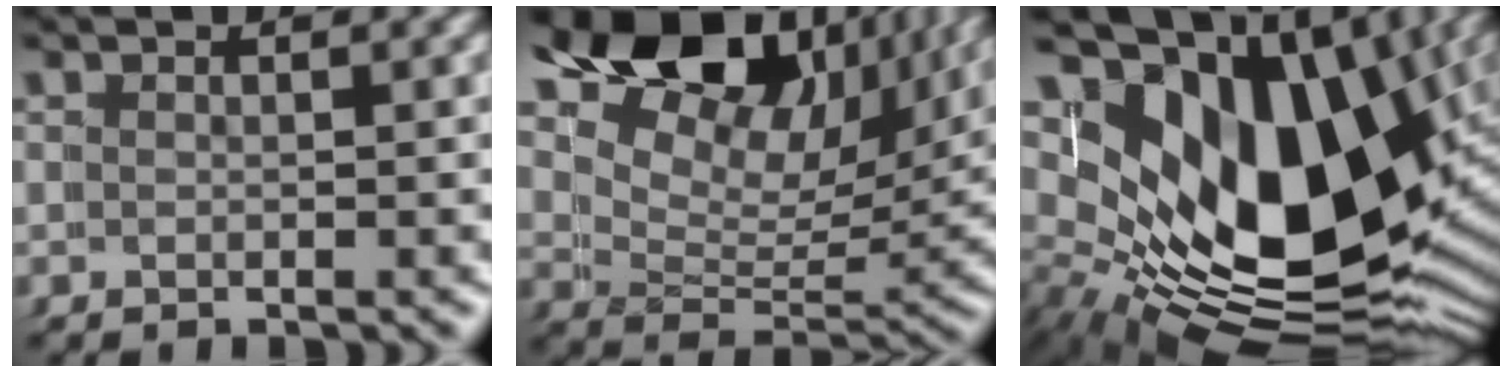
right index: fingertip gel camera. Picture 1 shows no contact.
{"total": 16.2, "force": [8.2, 10.4, 9.4], "torque": [-0.162, 0.021, 0.106]}
{"total": 20.4, "force": [0.9, 13.3, 15.4], "torque": [-0.277, -0.052, 0.032]}